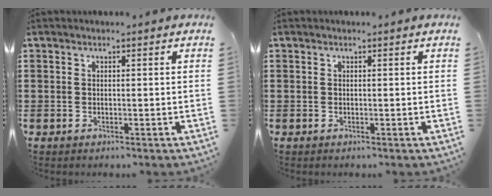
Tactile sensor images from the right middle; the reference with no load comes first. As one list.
[{"total": 0.0}]